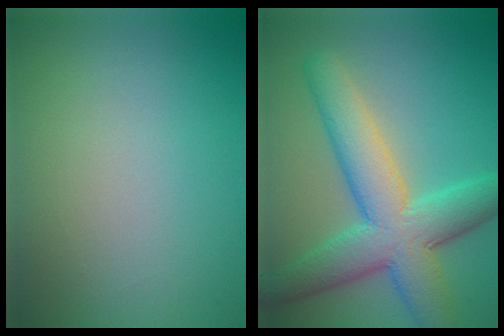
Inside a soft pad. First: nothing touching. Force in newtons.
{"total": 8.6, "press": 8.6, "slide": 0.3}